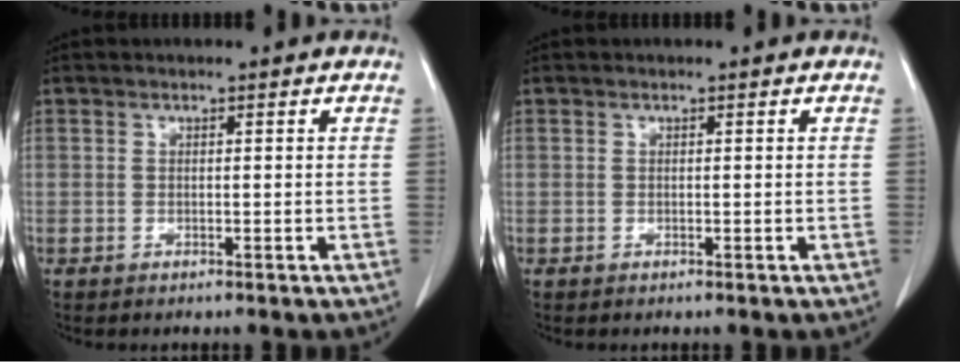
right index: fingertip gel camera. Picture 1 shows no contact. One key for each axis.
{"total": 0.0}